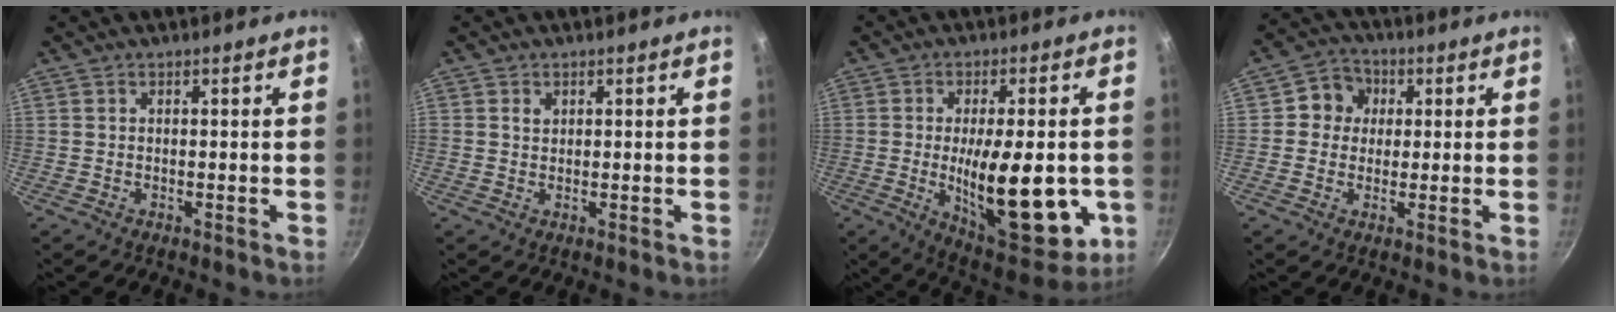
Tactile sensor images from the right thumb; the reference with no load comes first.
{"total": 1.4, "force": [0.5, 1.1, 0.6], "torque": [-0.005, 0.000, 0.008]}
{"total": 20.2, "force": [-4.0, 7.9, 18.2], "torque": [-0.236, -0.009, -0.045]}
{"total": 6.3, "force": [1.1, 5.9, 2.0], "torque": [0.006, 0.010, 0.004]}